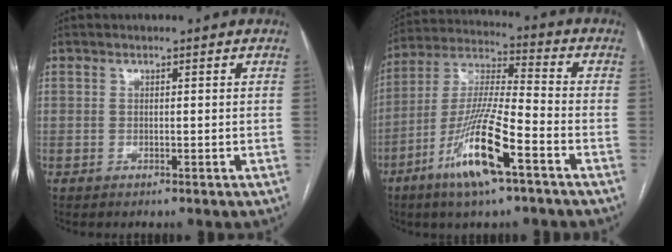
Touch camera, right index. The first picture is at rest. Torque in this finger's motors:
{"motor_torque": [1.77, -0.37, 0.95, 0.21]}